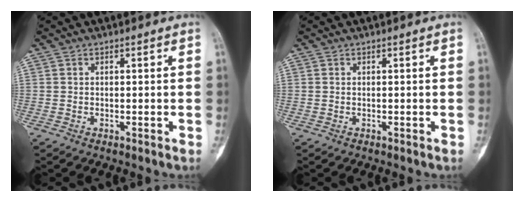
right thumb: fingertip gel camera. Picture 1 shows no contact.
{"total": 0.0}